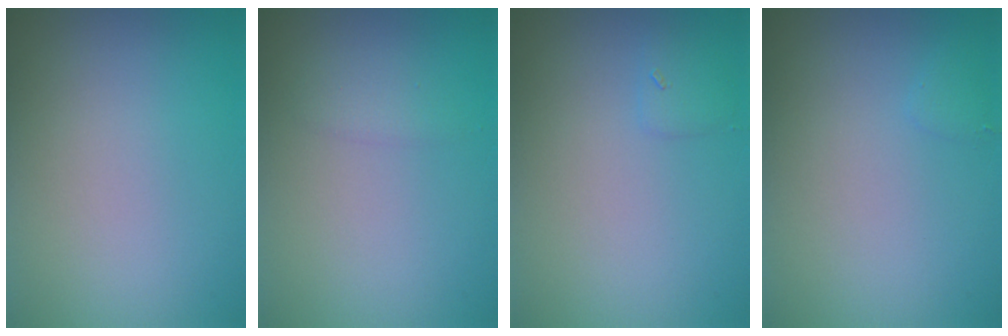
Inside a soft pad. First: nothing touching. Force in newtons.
{"total": 1.1, "press": 1.1, "slide": 0.1}
{"total": 0.9, "press": 0.9, "slide": 0.1}
{"total": 0.6, "press": 0.6, "slide": 0.0}